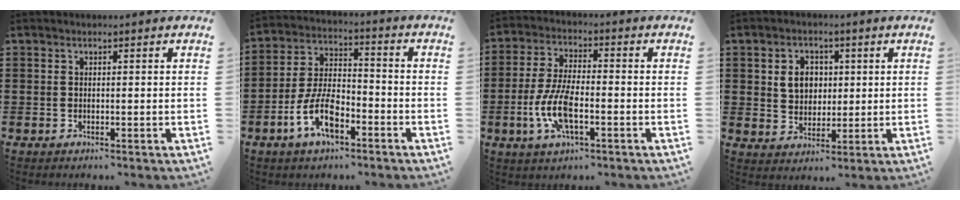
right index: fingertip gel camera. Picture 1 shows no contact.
{"total": 9.1, "force": [-4.5, 4.3, 6.7], "torque": [-0.154, 0.002, -0.087]}
{"total": 8.7, "force": [-2.7, 3.3, 7.6], "torque": [-0.180, -0.015, -0.056]}
{"total": 5.0, "force": [1.1, 4.2, 2.5], "torque": [-0.058, 0.012, 0.015]}